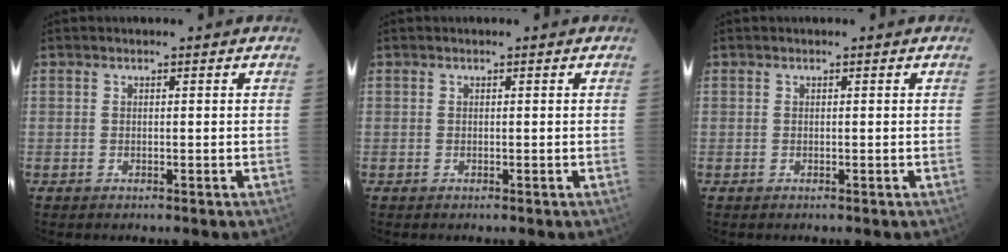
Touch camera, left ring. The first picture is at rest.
{"total": 0.0}
{"total": 0.0}